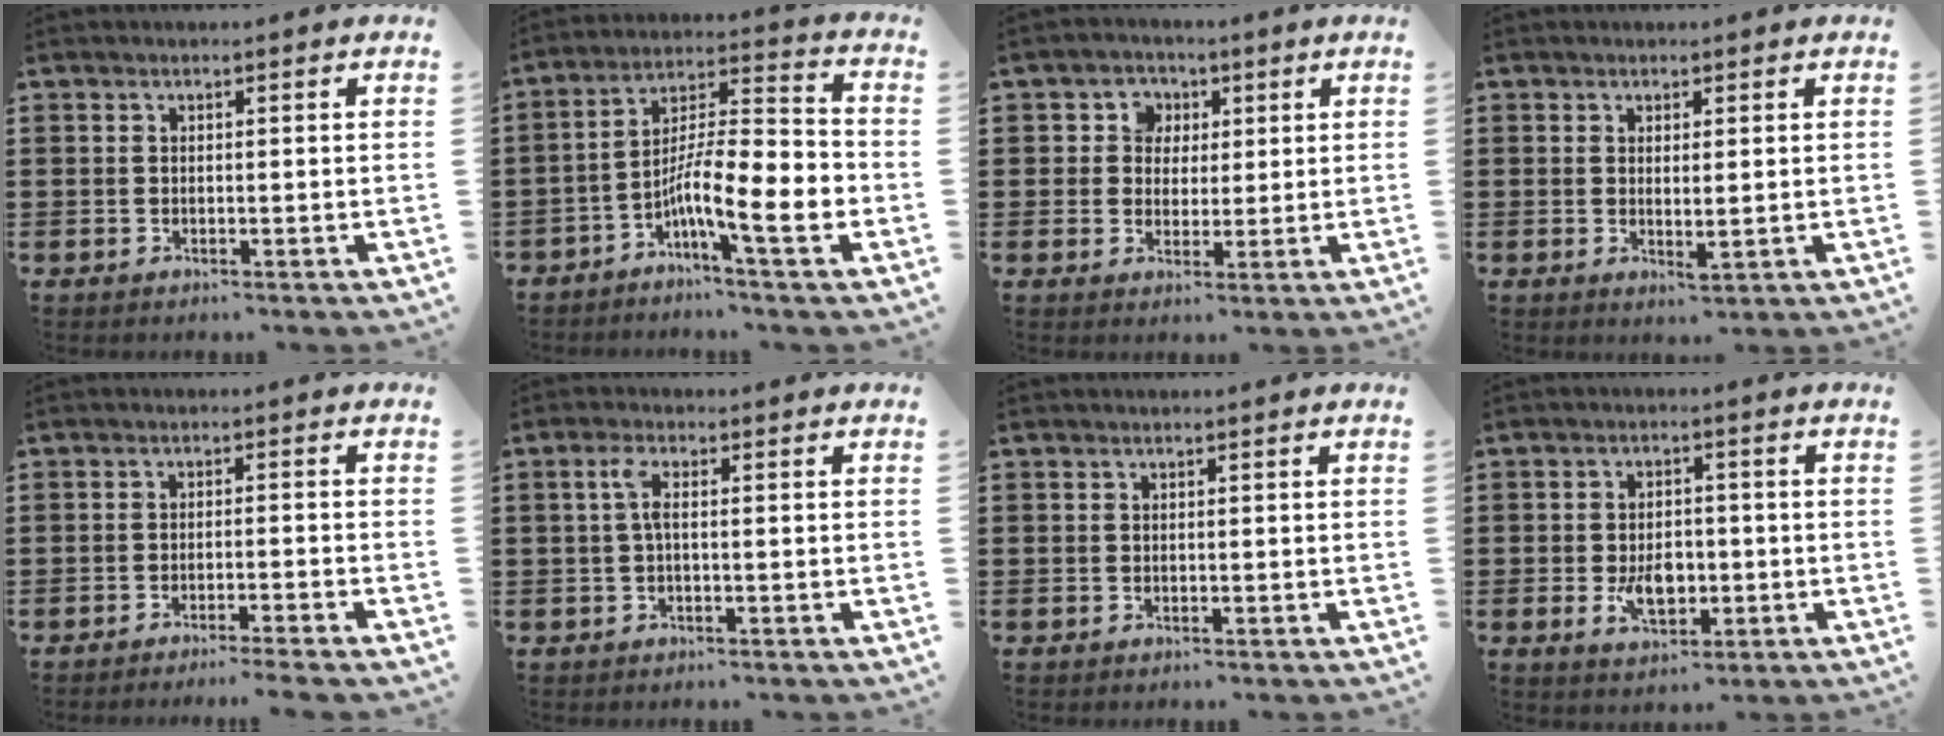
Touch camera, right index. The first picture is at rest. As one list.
[{"total": 10.5, "force": [-4.8, 1.6, 9.2], "torque": [-0.176, -0.013, -0.091]}, {"total": 3.9, "force": [1.0, 3.8, 0.6], "torque": [-0.034, 0.013, 0.015]}, {"total": 1.7, "force": [0.4, 0.3, 1.6], "torque": [-0.030, -0.004, 0.008]}, {"total": 2.4, "force": [-2.2, -0.6, 0.9], "torque": [-0.016, -0.002, -0.044]}, {"total": 2.9, "force": [0.0, 0.9, 2.8], "torque": [-0.062, 0.001, -0.003]}, {"total": 0.0}, {"total": 5.2, "force": [-1.1, 3.1, 3.9], "torque": [-0.056, 0.000, -0.020]}]